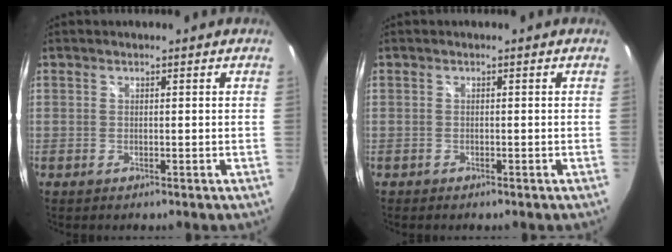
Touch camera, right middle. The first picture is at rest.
{"total": 0.9, "force": [-0.6, 0.6, 0.2], "torque": [-0.007, -0.003, -0.009]}